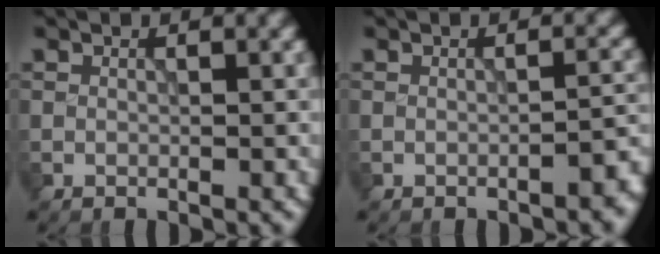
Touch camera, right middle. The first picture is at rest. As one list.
[{"total": 1.9, "force": [-1.4, 0.4, 1.2], "torque": [-0.011, 0.009, -0.020]}]